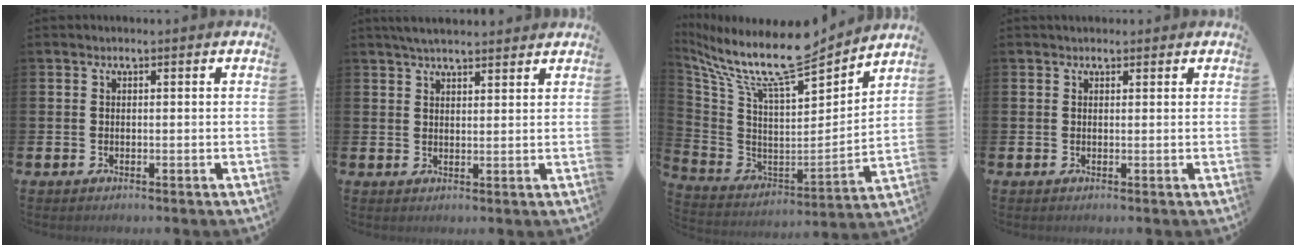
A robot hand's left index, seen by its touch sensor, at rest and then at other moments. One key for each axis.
{"total": 3.7, "fx": 3.5, "fy": 0.6, "fz": 0.9, "tx": -0.024, "ty": -0.010, "tz": 0.064}
{"total": 12.8, "fx": 10.7, "fy": 2.2, "fz": 6.6, "tx": -0.162, "ty": -0.078, "tz": 0.180}
{"total": 1.3, "fx": 1.1, "fy": 0.7, "fz": 0.2, "tx": 0.012, "ty": 0.001, "tz": 0.016}